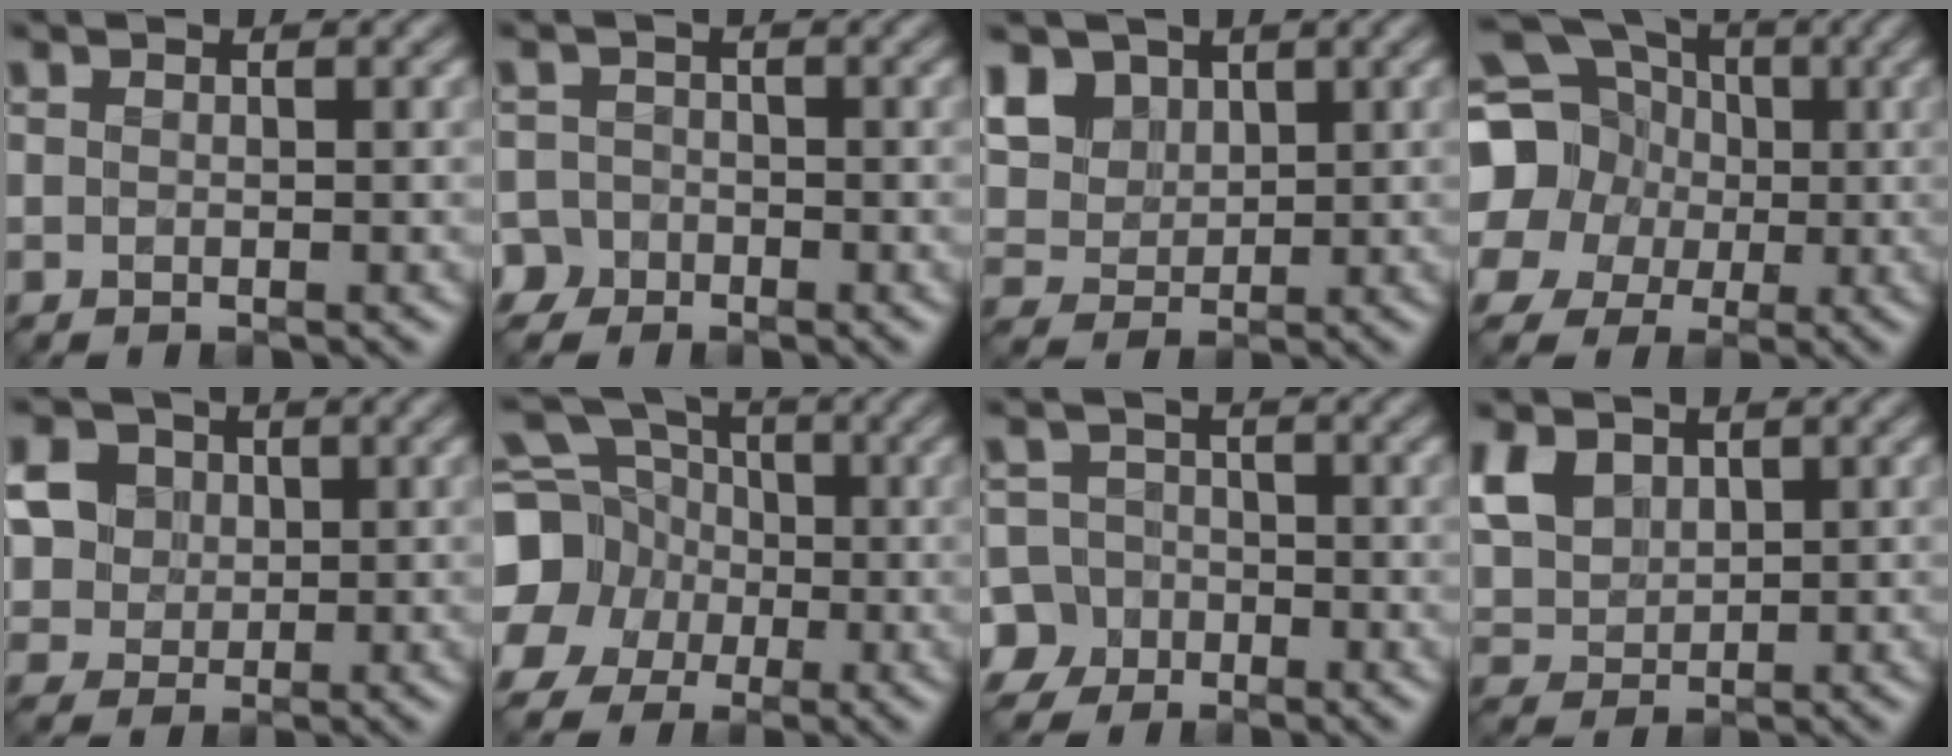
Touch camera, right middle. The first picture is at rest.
{"total": 2.8, "force": [-1.9, 2.1, 0.2], "torque": [0.010, -0.002, -0.037]}
{"total": 7.3, "force": [3.7, 5.1, 3.5], "torque": [-0.115, 0.009, 0.072]}
{"total": 18.7, "force": [2.0, 17.4, 6.5], "torque": [-0.176, 0.004, -0.005]}
{"total": 12.0, "force": [4.3, 9.9, 5.2], "torque": [-0.131, 0.023, 0.074]}
{"total": 13.7, "force": [-1.2, 12.8, 4.7], "torque": [-0.156, -0.001, -0.056]}
{"total": 6.9, "force": [-3.8, 5.6, 1.1], "torque": [-0.019, -0.015, -0.087]}
{"total": 5.1, "force": [2.5, 3.6, 2.6], "torque": [-0.082, 0.002, 0.053]}